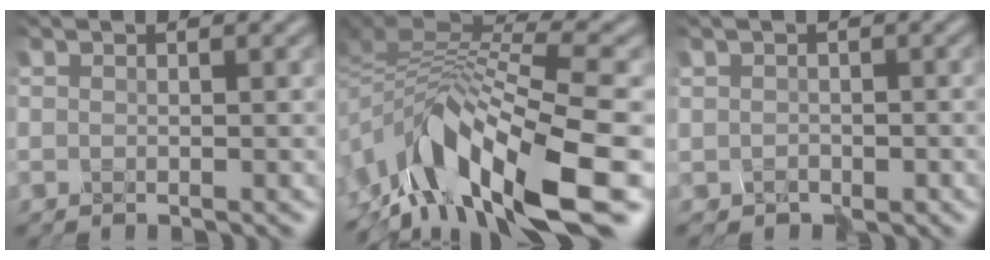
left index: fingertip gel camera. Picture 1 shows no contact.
{"total": 9.8, "force": [-5.7, 3.3, 7.2], "torque": [-0.148, 0.025, -0.099]}
{"total": 1.7, "force": [-0.1, 1.7, -0.1], "torque": [0.007, -0.003, -0.007]}